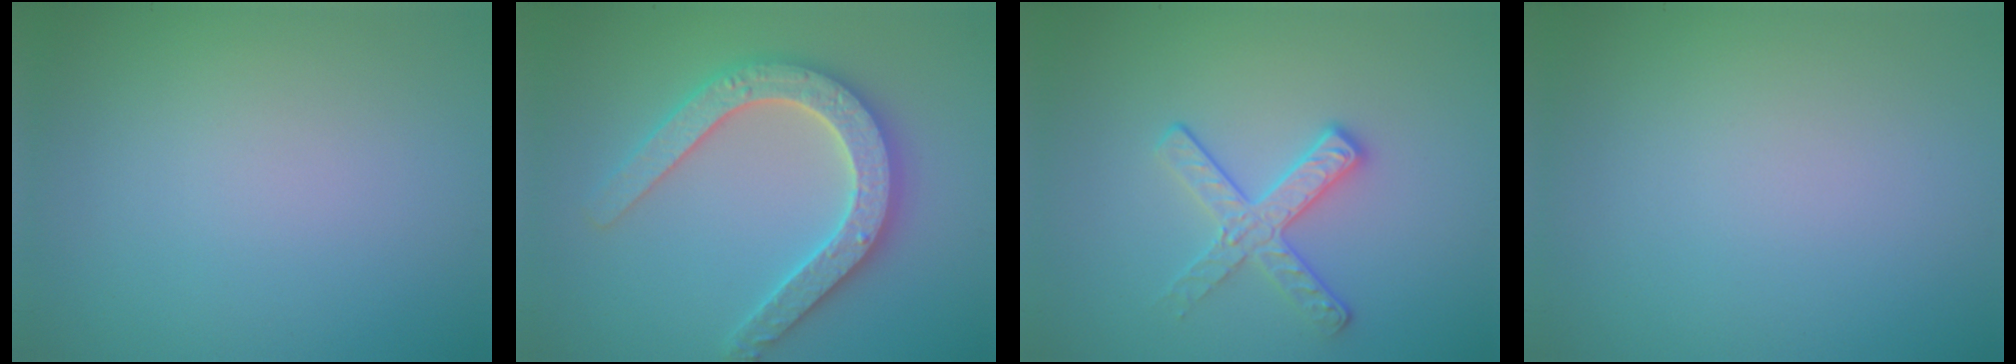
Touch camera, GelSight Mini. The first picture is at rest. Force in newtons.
{"total": 5.3, "press": 5.2, "slide": 1.0}
{"total": 2.8, "press": 2.6, "slide": 1.1}
{"total": 0.0}